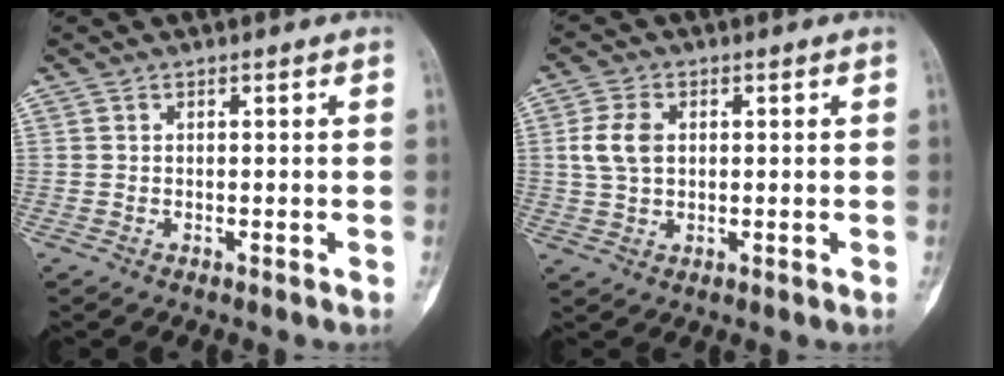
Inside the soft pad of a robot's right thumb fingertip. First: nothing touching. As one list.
[{"total": 5.8, "force": [1.0, 3.9, 4.2], "torque": [-0.086, 0.003, 0.021]}]